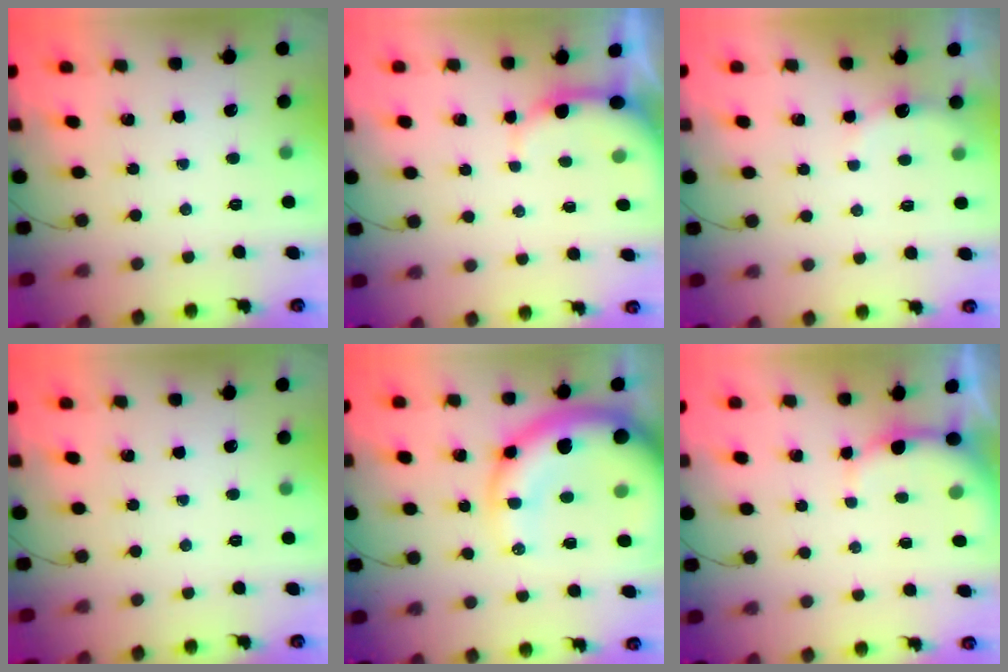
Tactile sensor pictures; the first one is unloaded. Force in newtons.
{"total": 4.8, "press": 4.7, "slide": 0.8}
{"total": 2.8, "press": 2.6, "slide": 0.8}
{"total": 0.0}
{"total": 21.8, "press": 21.2, "slide": 5.2}
{"total": 3.4, "press": 3.2, "slide": 0.9}